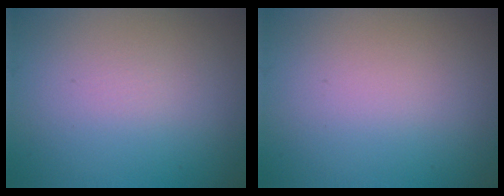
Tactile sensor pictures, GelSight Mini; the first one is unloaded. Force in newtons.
{"total": 0.0}